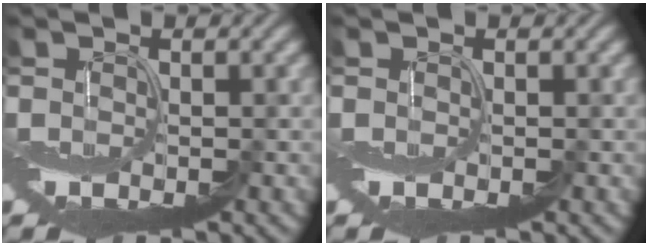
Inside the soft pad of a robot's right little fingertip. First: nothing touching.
{"total": 0.0}